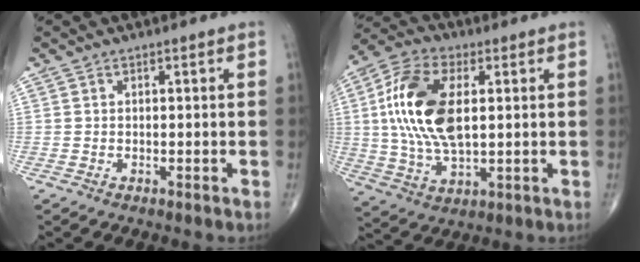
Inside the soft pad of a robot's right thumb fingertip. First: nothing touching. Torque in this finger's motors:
{"motor_torque": [1.84, 2.72, 1.96, 0.21, 0.67]}